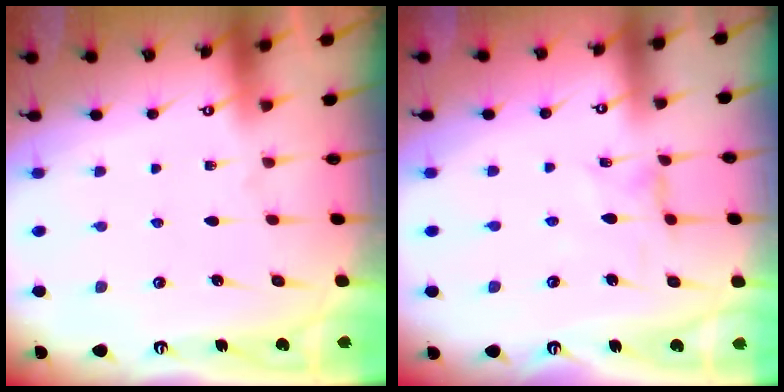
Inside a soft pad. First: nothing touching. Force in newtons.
{"total": 0.6, "press": 0.5, "slide": 0.3}